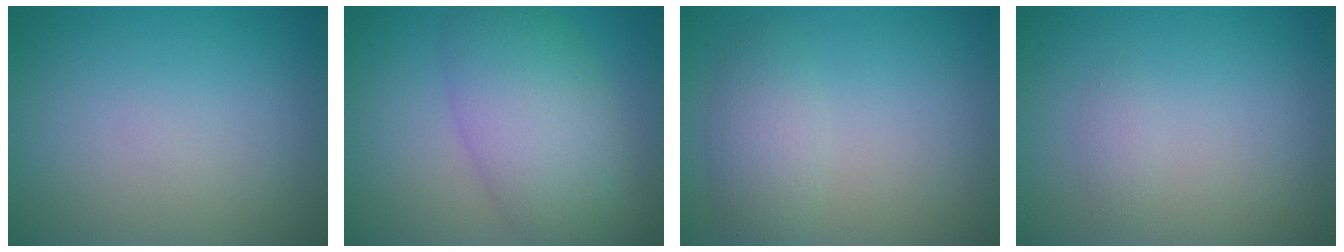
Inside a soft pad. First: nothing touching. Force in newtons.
{"total": 7.6, "press": 7.6, "slide": 0.3}
{"total": 2.7, "press": 2.7, "slide": 0.2}
{"total": 0.8, "press": 0.8, "slide": 0.0}